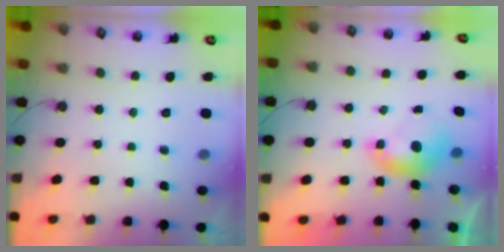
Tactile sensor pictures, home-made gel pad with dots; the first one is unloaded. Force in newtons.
{"total": 0.0}